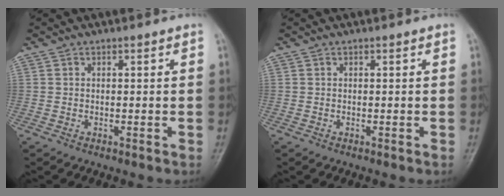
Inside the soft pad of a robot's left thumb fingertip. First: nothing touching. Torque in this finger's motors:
{"motor_torque": [0.00, 0.00, -0.09, 0.05, 0.00]}